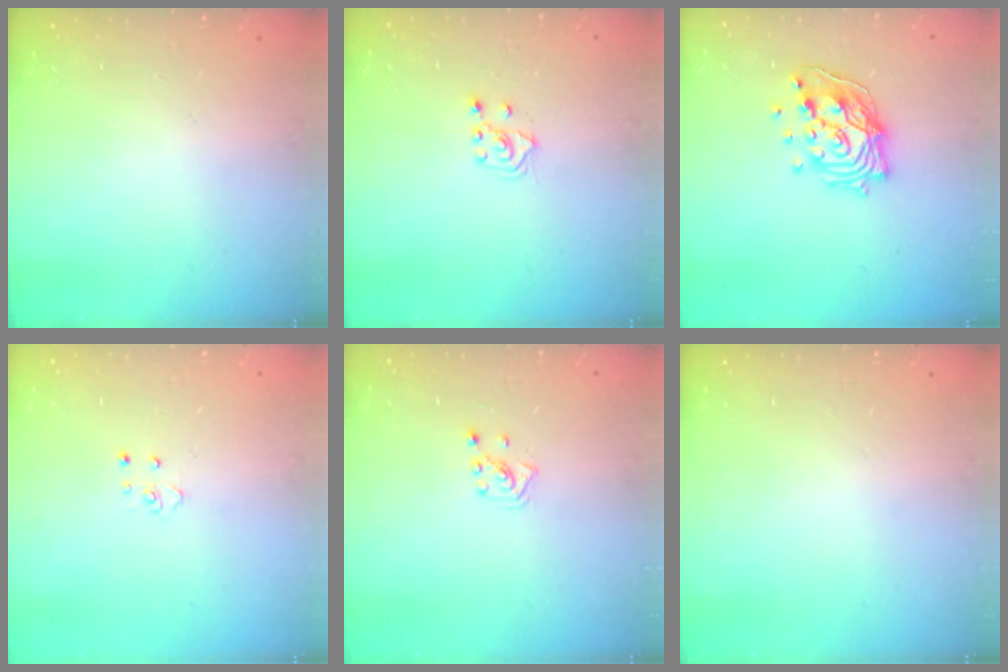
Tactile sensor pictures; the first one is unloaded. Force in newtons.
{"total": 3.5, "press": 3.4, "slide": 0.8}
{"total": 15.9, "press": 15.9, "slide": 1.5}
{"total": 3.7, "press": 3.7, "slide": 0.3}
{"total": 2.6, "press": 2.6, "slide": 0.5}
{"total": 0.0}